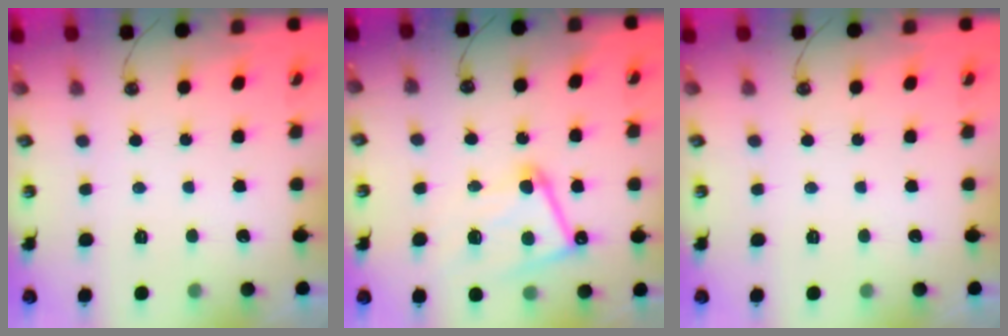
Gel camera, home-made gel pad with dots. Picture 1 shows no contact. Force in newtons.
{"total": 11.6, "press": 11.5, "slide": 0.8}
{"total": 0.0}